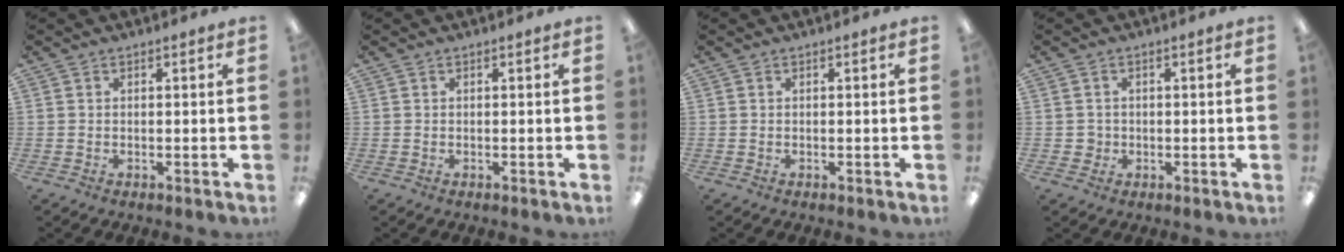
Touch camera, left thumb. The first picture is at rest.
{"total": 0.0}
{"total": 0.0}
{"total": 2.0, "force": [-0.1, 2.0, 0.3], "torque": [0.000, 0.001, -0.008]}